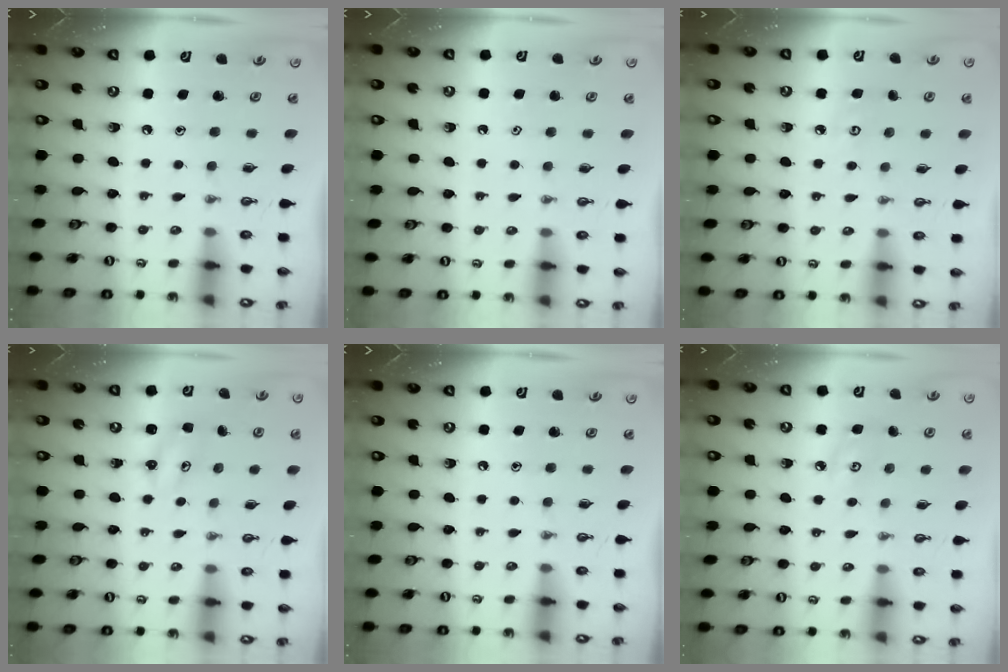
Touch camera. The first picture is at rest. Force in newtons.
{"total": 0.9, "press": 0.6, "slide": 0.6}
{"total": 4.9, "press": 4.8, "slide": 0.5}
{"total": 2.8, "press": 2.8, "slide": 0.3}
{"total": 0.0}
{"total": 5.3, "press": 5.2, "slide": 0.6}